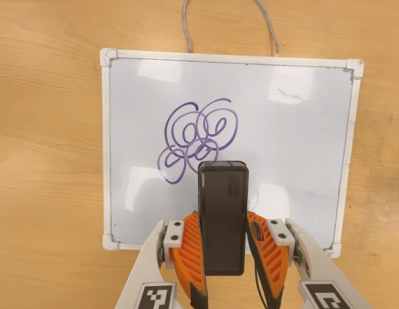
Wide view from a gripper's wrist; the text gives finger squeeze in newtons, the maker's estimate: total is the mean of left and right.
{"total": 3.4, "left": 2.0, "right": 4.9}